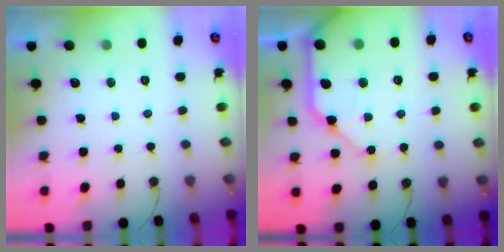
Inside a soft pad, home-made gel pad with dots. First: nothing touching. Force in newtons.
{"total": 13.6, "press": 13.4, "slide": 2.2}